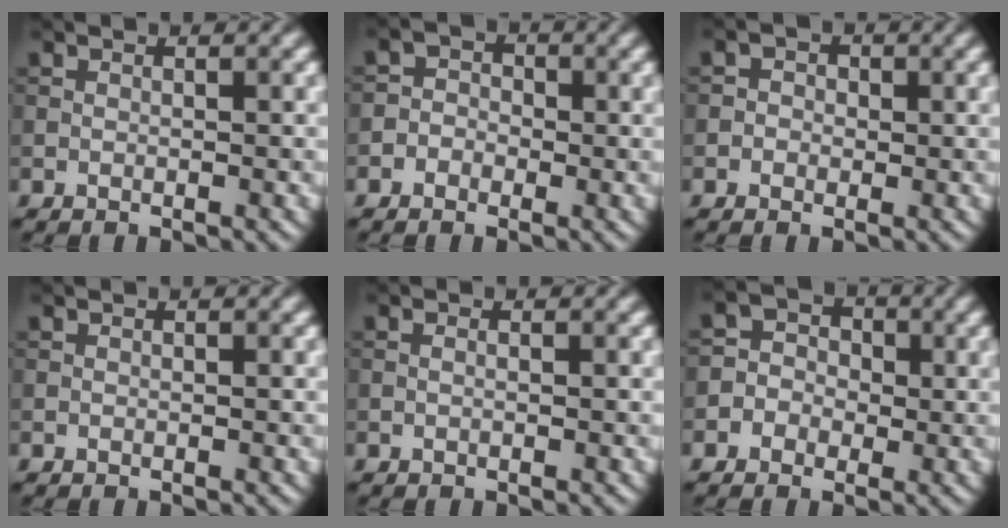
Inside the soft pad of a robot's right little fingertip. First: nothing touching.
{"total": 2.1, "force": [-0.6, 1.9, 0.6], "torque": [0.010, 0.009, -0.030]}
{"total": 1.7, "force": [0.1, 1.6, 0.7], "torque": [0.005, 0.003, -0.017]}
{"total": 0.0}
{"total": 0.7, "force": [0.2, 0.4, 0.5], "torque": [-0.005, -0.008, -0.002]}
{"total": 3.4, "force": [-0.7, 3.2, 0.9], "torque": [0.008, 0.015, -0.036]}